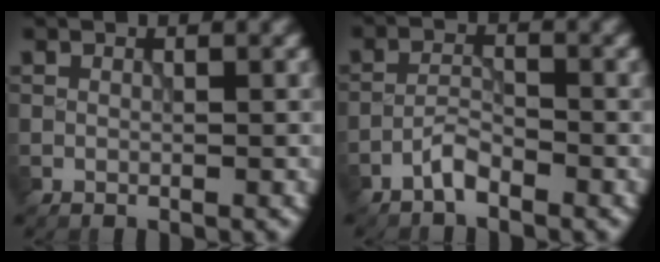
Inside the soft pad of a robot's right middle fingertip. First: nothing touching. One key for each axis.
{"total": 2.0, "fx": -1.6, "fy": 0.5, "fz": 1.0, "tx": -0.022, "ty": 0.007, "tz": -0.036}